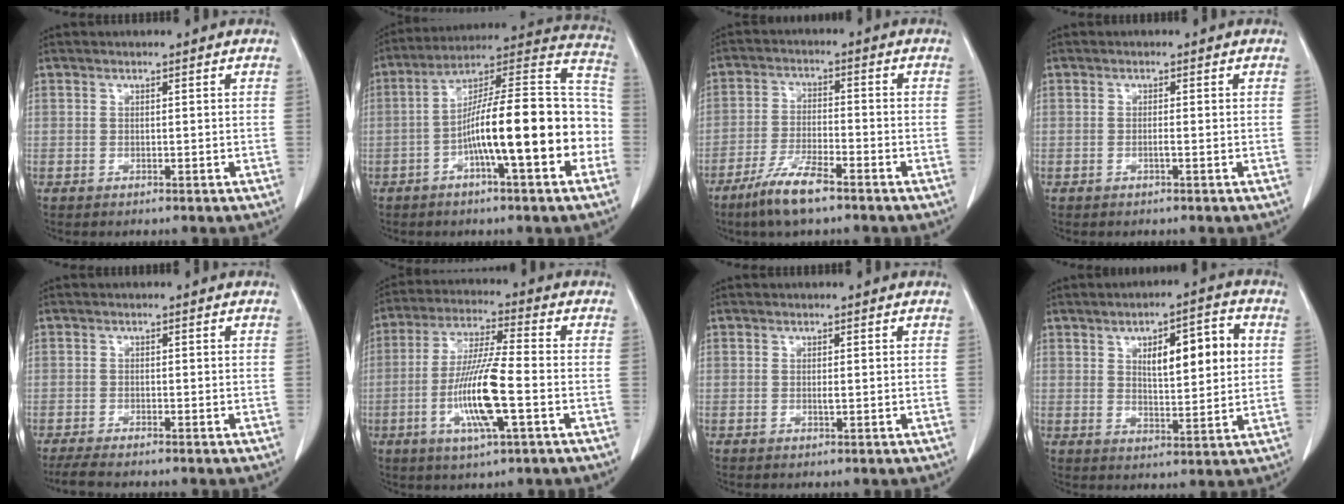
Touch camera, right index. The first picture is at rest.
{"total": 19.0, "force": [-5.0, 2.9, 18.1], "torque": [-0.265, 0.030, -0.082]}
{"total": 7.8, "force": [-5.5, 1.1, 5.4], "torque": [-0.113, -0.014, -0.102]}
{"total": 0.8, "force": [-0.3, -0.1, 0.8], "torque": [-0.016, 0.000, -0.005]}
{"total": 4.1, "force": [-3.5, 0.3, 2.1], "torque": [-0.037, -0.011, -0.056]}
{"total": 12.4, "force": [-3.3, 0.8, 12.0], "torque": [-0.237, -0.010, -0.064]}
{"total": 0.7, "force": [0.0, 0.1, 0.7], "torque": [-0.015, -0.003, 0.001]}
{"total": 10.0, "force": [2.8, 2.8, 9.2], "torque": [-0.137, 0.013, 0.046]}